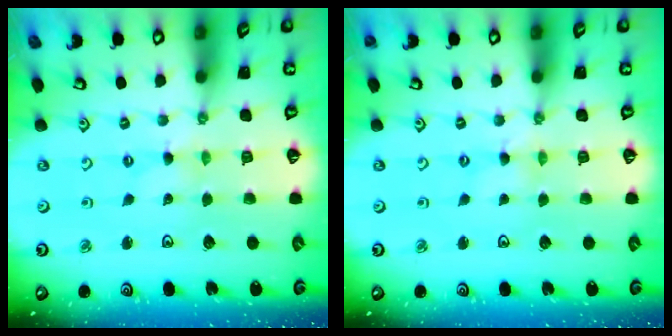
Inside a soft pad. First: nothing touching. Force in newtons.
{"total": 1.1, "press": 1.1, "slide": 0.2}